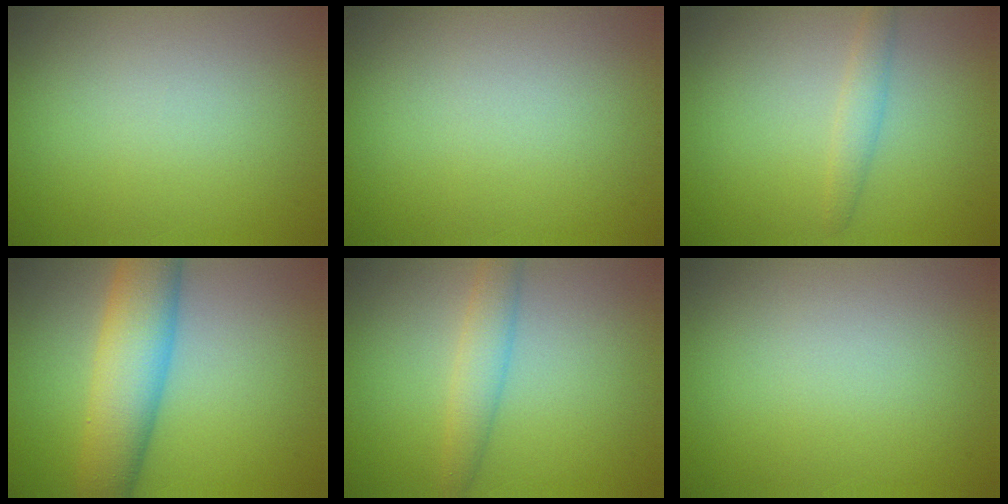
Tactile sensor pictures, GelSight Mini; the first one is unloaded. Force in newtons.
{"total": 0.0}
{"total": 1.5, "press": 1.5, "slide": 0.0}
{"total": 7.3, "press": 7.2, "slide": 0.1}
{"total": 2.6, "press": 2.6, "slide": 0.0}
{"total": 0.0}